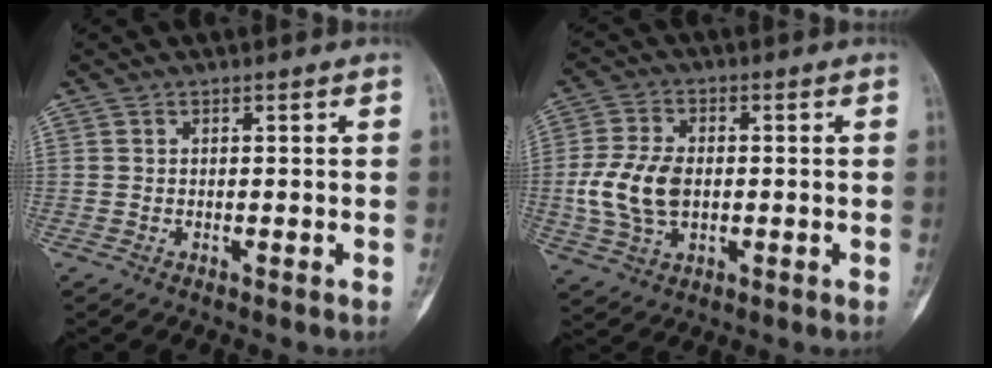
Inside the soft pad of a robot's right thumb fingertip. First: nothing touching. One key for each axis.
{"total": 10.3, "fx": -0.6, "fy": 6.5, "fz": 7.9, "tx": -0.161, "ty": 0.005, "tz": -0.011}